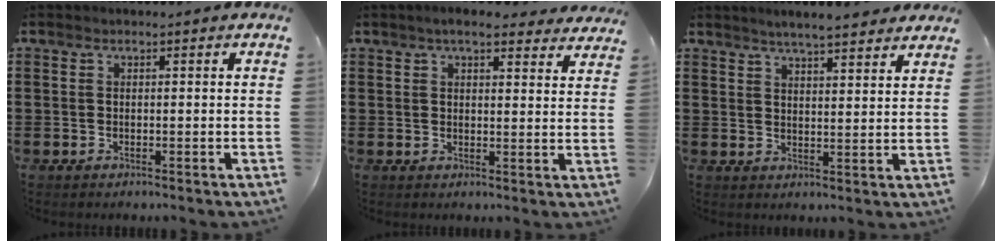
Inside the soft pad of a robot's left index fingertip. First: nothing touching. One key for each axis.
{"total": 4.8, "fx": 4.1, "fy": 0.8, "fz": 2.3, "tx": -0.055, "ty": -0.004, "tz": 0.074}
{"total": 4.1, "fx": 4.0, "fy": -0.1, "fz": 1.1, "tx": -0.032, "ty": -0.011, "tz": 0.072}